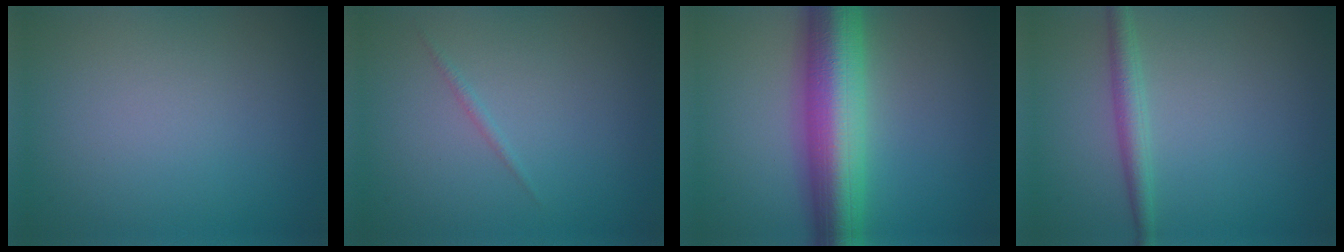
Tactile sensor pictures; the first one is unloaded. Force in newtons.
{"total": 0.5, "press": 0.5, "slide": 0.0}
{"total": 10.1, "press": 10.1, "slide": 0.4}
{"total": 2.2, "press": 2.2, "slide": 0.1}